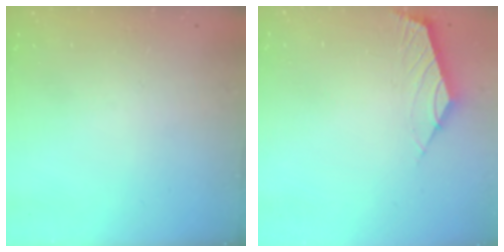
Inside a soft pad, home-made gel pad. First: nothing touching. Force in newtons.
{"total": 2.3, "press": 2.2, "slide": 0.5}